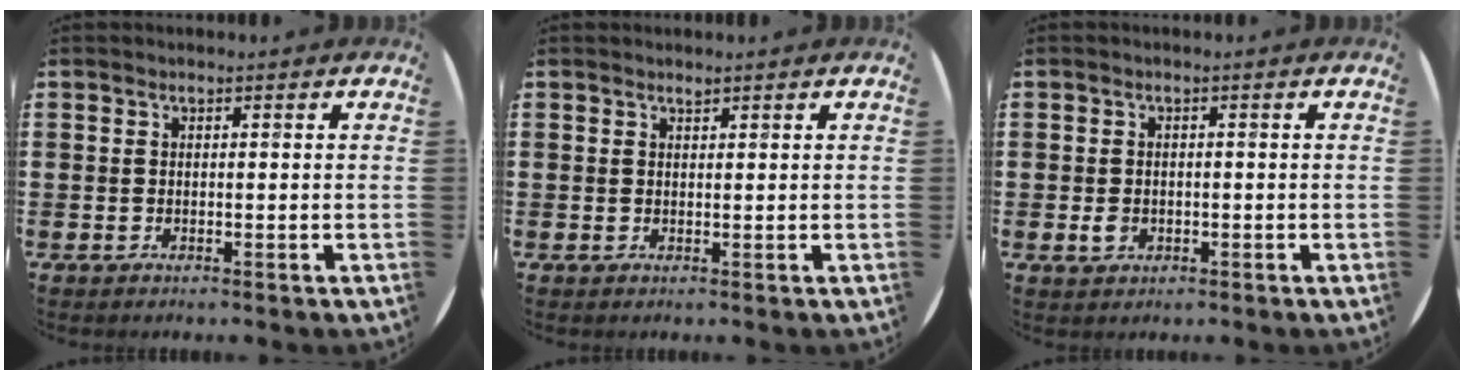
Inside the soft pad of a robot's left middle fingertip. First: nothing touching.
{"total": 0.5, "force": [0.5, 0.0, 0.1], "torque": [-0.002, 0.001, 0.010]}
{"total": 1.5, "force": [-0.3, 1.1, 1.0], "torque": [-0.020, 0.005, -0.007]}